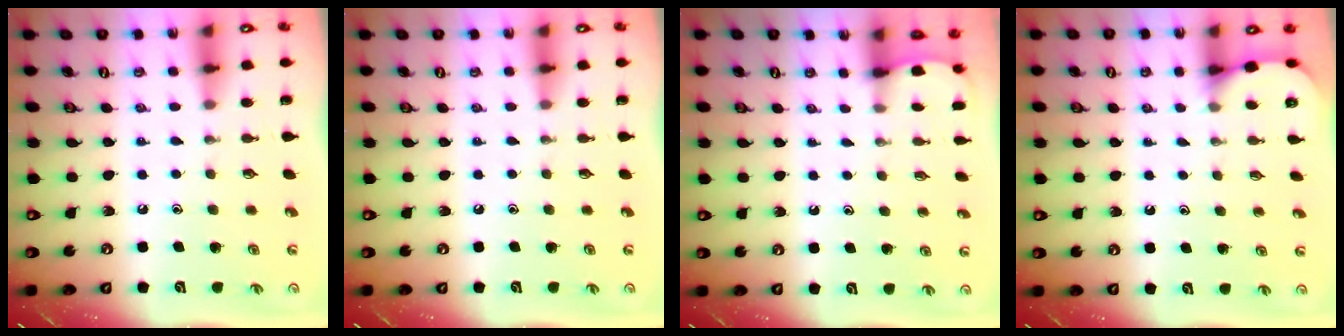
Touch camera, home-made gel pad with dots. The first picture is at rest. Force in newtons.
{"total": 0.0}
{"total": 1.2, "press": 1.2, "slide": 0.1}
{"total": 3.5, "press": 3.4, "slide": 0.3}